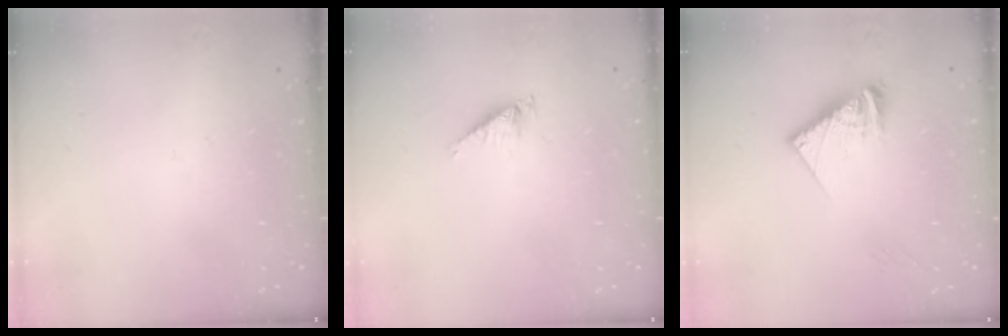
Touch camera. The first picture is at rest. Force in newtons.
{"total": 2.7, "press": 2.7, "slide": 0.3}
{"total": 10.4, "press": 10.4, "slide": 0.8}